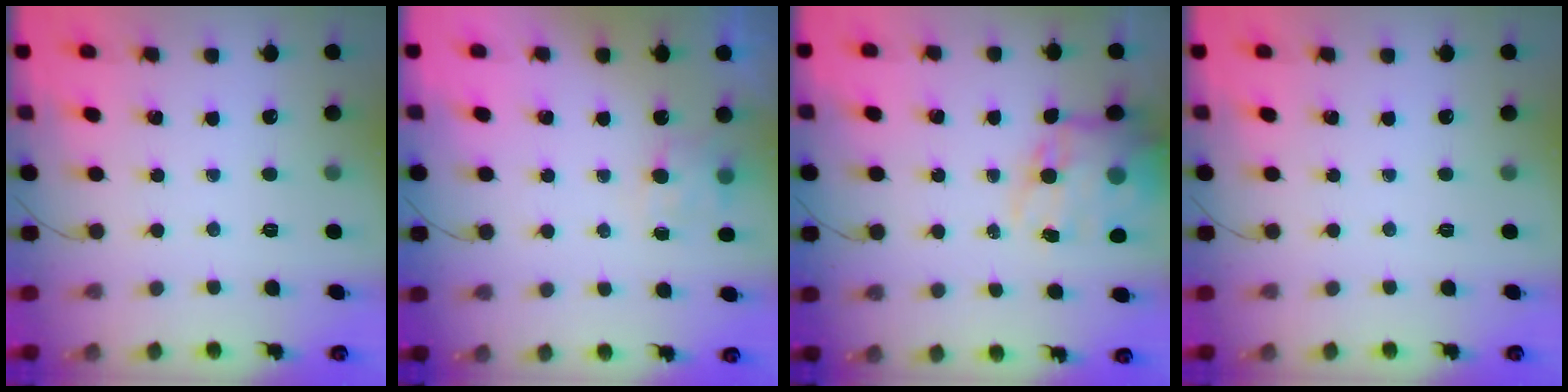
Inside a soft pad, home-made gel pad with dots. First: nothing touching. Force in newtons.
{"total": 5.3, "press": 5.2, "slide": 1.1}
{"total": 15.9, "press": 15.4, "slide": 4.0}
{"total": 0.0}